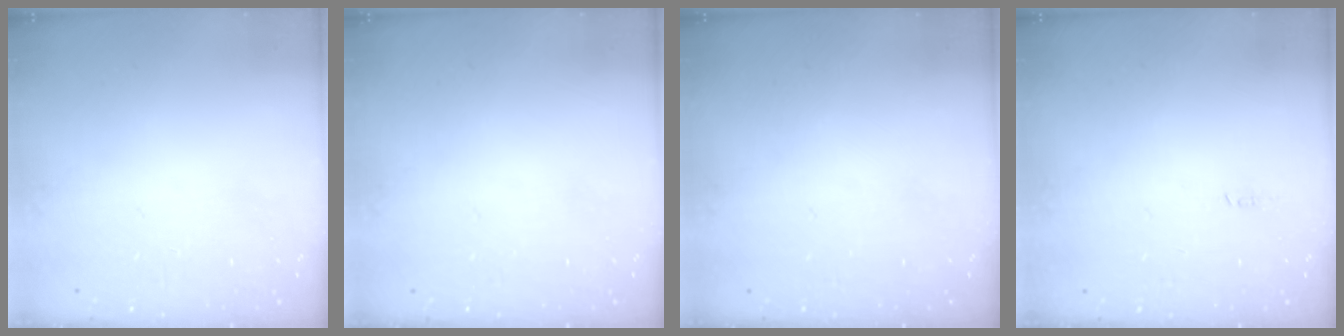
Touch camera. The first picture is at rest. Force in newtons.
{"total": 0.0}
{"total": 0.0}
{"total": 4.8, "press": 2.5, "slide": 4.1}